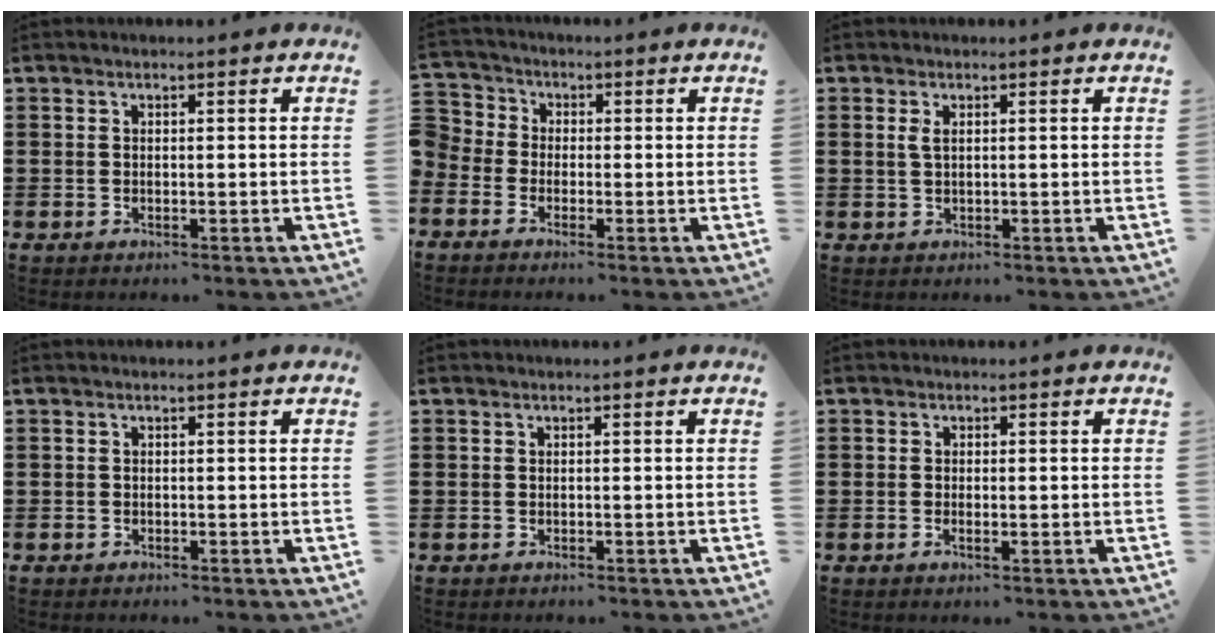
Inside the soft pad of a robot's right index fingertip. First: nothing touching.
{"total": 2.4, "force": [-1.5, 1.9, -0.1], "torque": [-0.020, 0.004, -0.039]}
{"total": 1.3, "force": [0.5, 0.4, 1.2], "torque": [-0.024, 0.004, 0.007]}
{"total": 0.5, "force": [-0.4, 0.2, 0.0], "torque": [-0.001, 0.002, -0.010]}
{"total": 0.0}
{"total": 1.0, "force": [-0.1, 0.3, 0.9], "torque": [-0.017, -0.001, -0.002]}